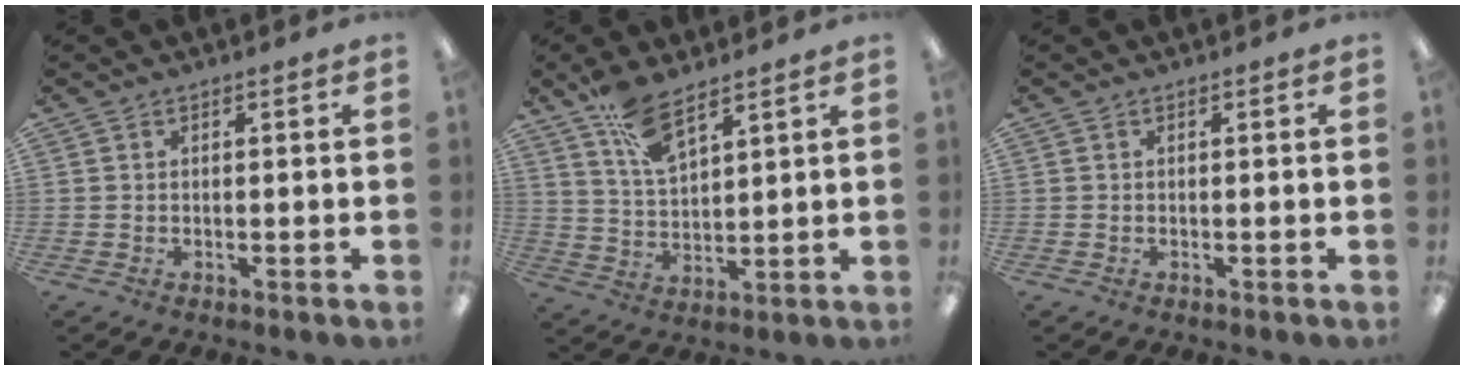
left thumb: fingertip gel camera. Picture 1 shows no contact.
{"total": 9.7, "force": [7.1, 3.3, 5.7], "torque": [-0.112, -0.027, 0.130]}
{"total": 0.0}